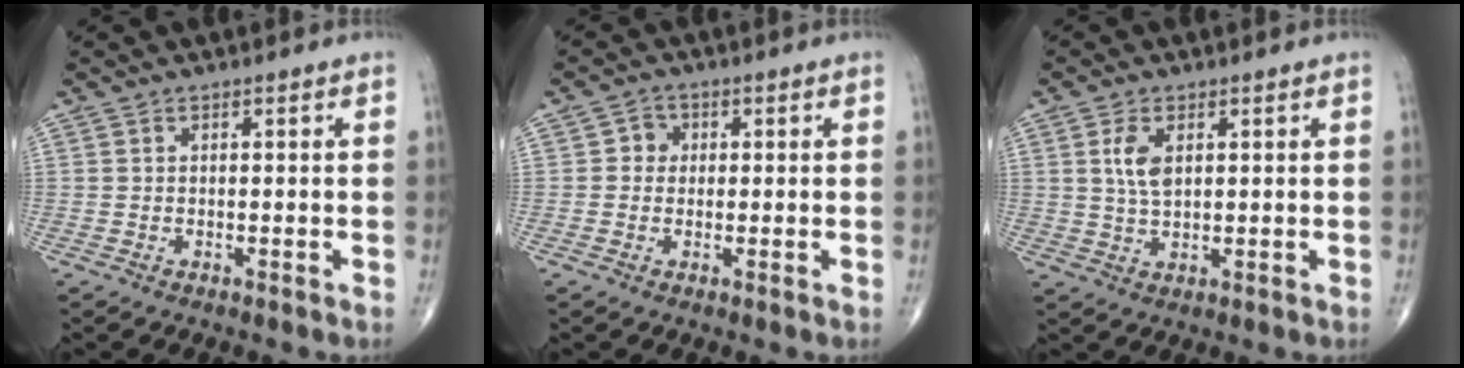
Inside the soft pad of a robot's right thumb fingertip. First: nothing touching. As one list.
[{"total": 2.7, "force": [0.2, 2.5, 0.9], "torque": [0.005, 0.007, -0.004]}, {"total": 4.6, "force": [1.4, 2.3, 3.7], "torque": [-0.075, -0.006, 0.031]}]